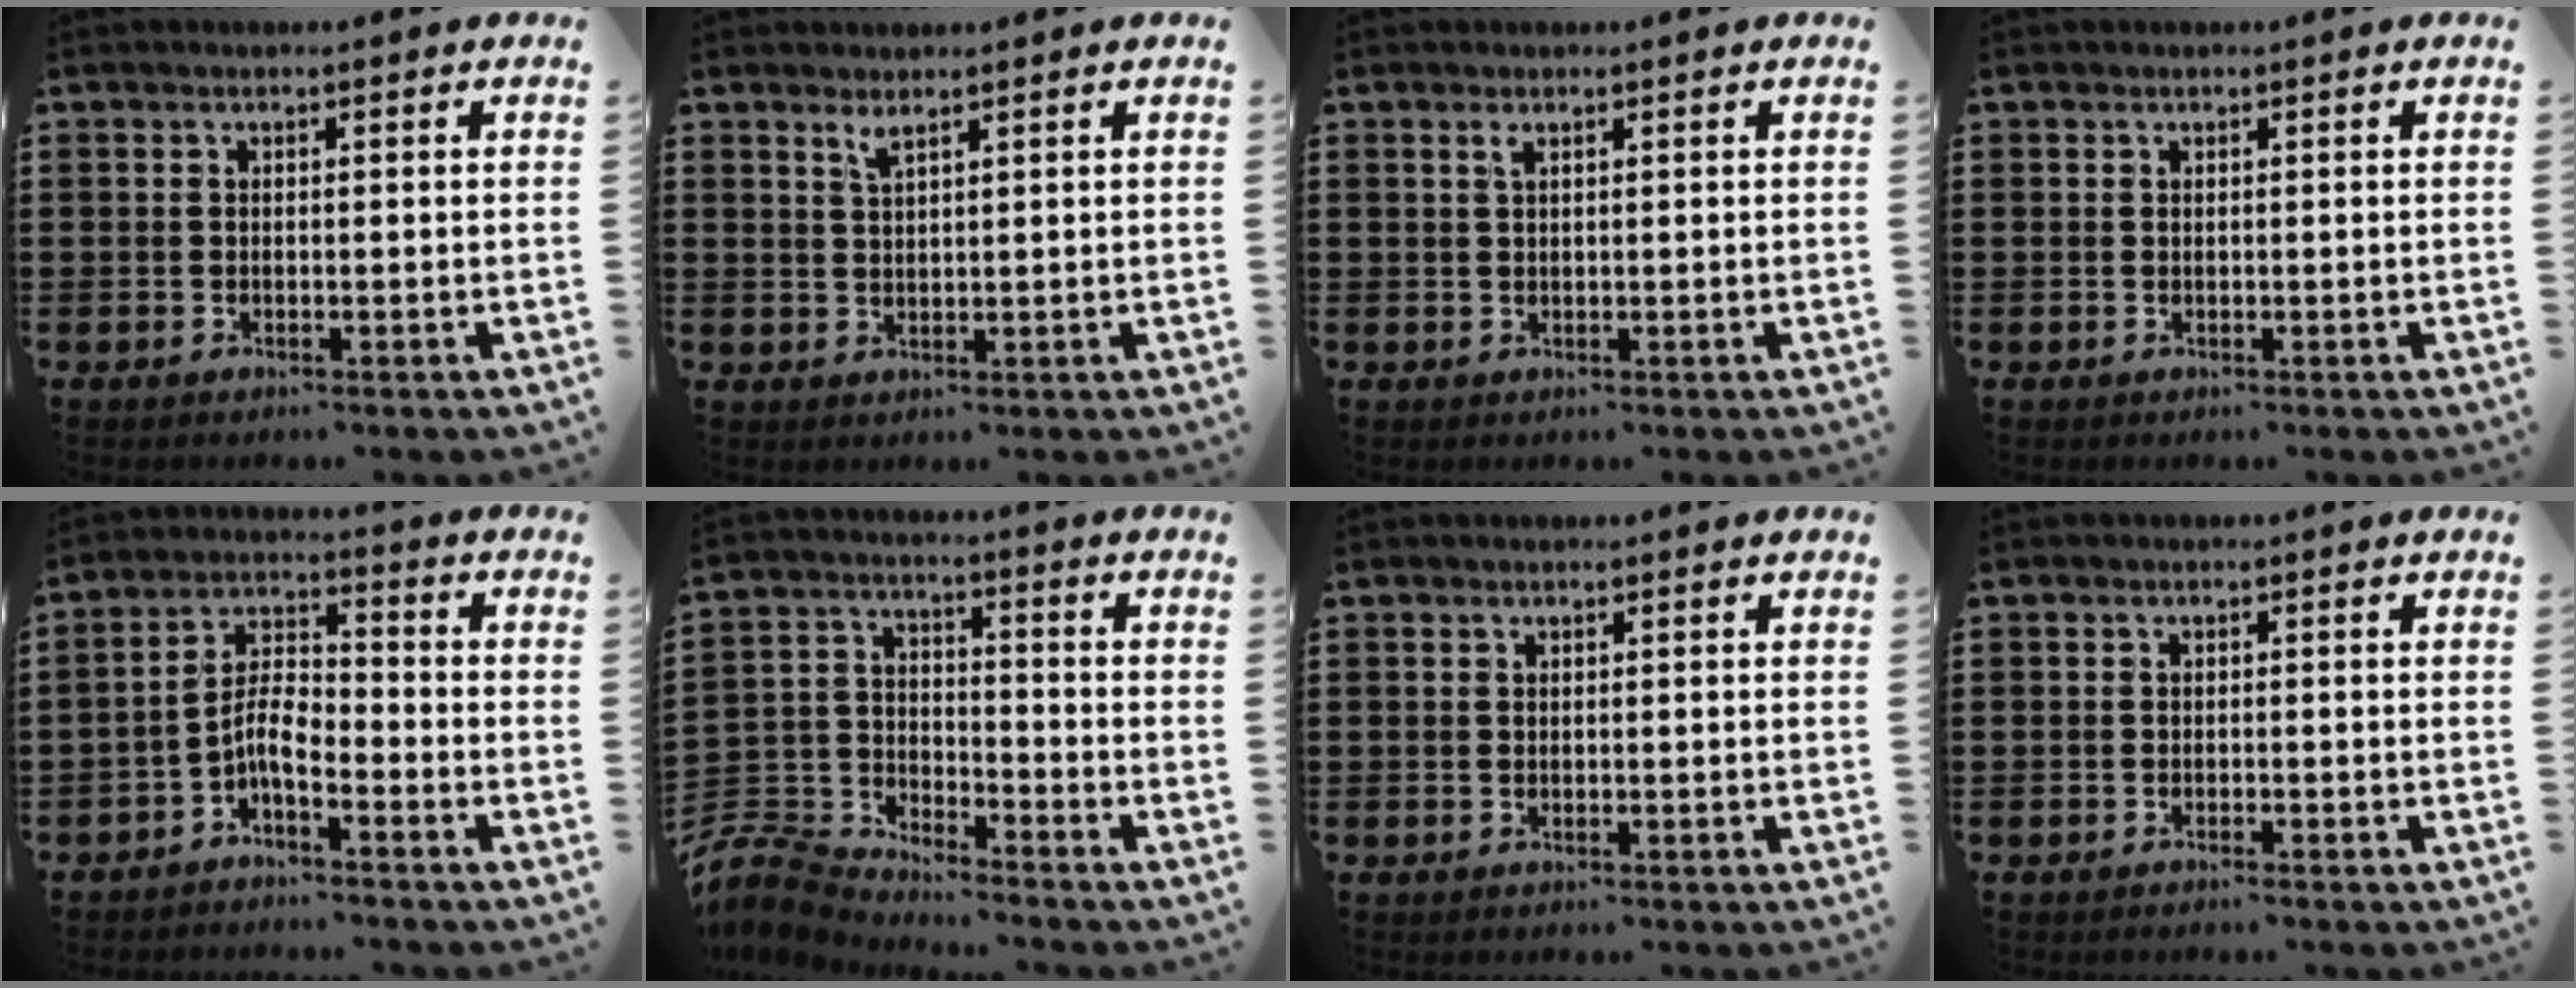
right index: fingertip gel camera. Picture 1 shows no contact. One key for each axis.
{"total": 1.9, "fx": 1.5, "fy": 0.2, "fz": 1.1, "tx": -0.024, "ty": 0.001, "tz": 0.027}
{"total": 0.8, "fx": 0.4, "fy": 0.1, "fz": 0.7, "tx": -0.016, "ty": 0.001, "tz": 0.008}
{"total": 0.0}
{"total": 5.2, "fx": -3.0, "fy": 1.7, "fz": 3.9, "tx": -0.091, "ty": 0.004, "tz": -0.064}
{"total": 6.2, "fx": -5.9, "fy": 1.5, "fz": 0.9, "tx": -0.053, "ty": -0.007, "tz": -0.130}
{"total": 0.0}
{"total": 0.6, "fx": -0.6, "fy": 0.0, "fz": 0.2, "tx": -0.005, "ty": -0.001, "tz": -0.012}